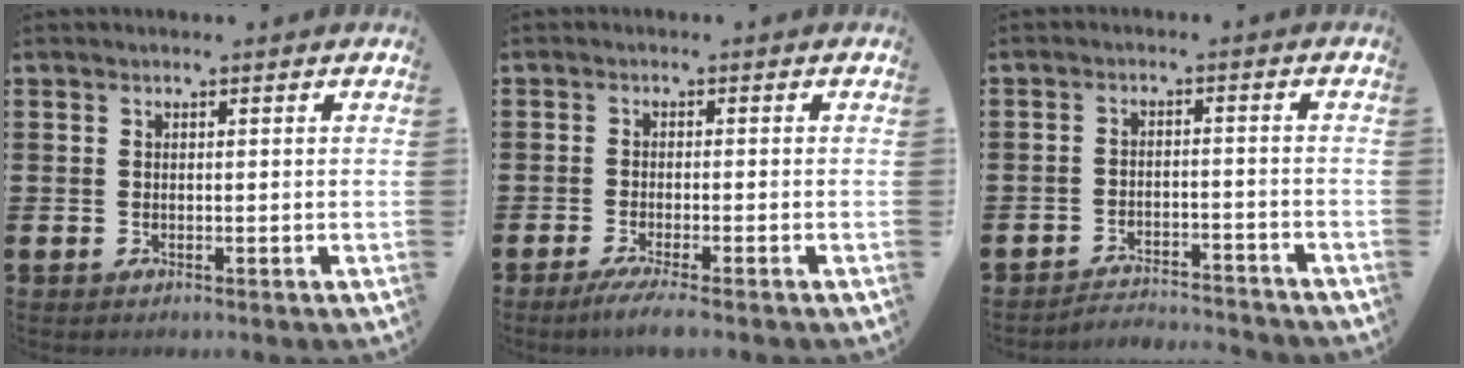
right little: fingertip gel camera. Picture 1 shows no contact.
{"total": 2.4, "force": [-1.6, 0.0, 1.8], "torque": [-0.028, -0.003, -0.028]}
{"total": 3.0, "force": [-3.0, 0.0, -0.1], "torque": [-0.005, 0.003, -0.066]}